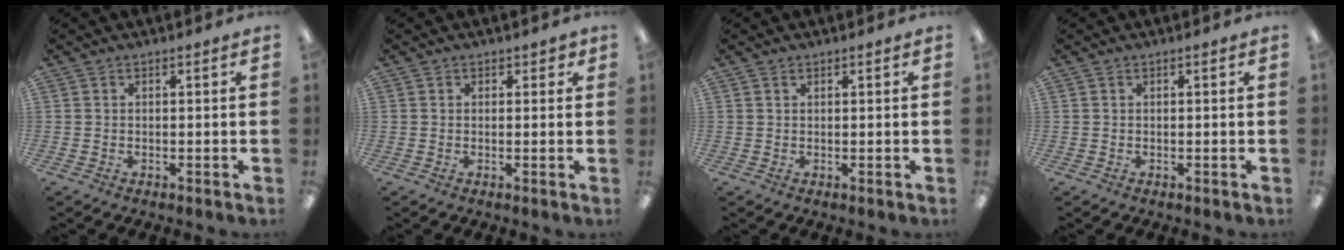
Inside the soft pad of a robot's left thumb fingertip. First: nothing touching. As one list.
[{"total": 1.4, "force": [0.9, 1.0, 0.4], "torque": [-0.001, 0.000, 0.014]}, {"total": 0.7, "force": [0.5, 0.4, 0.3], "torque": [-0.007, 0.003, 0.008]}, {"total": 0.0}]